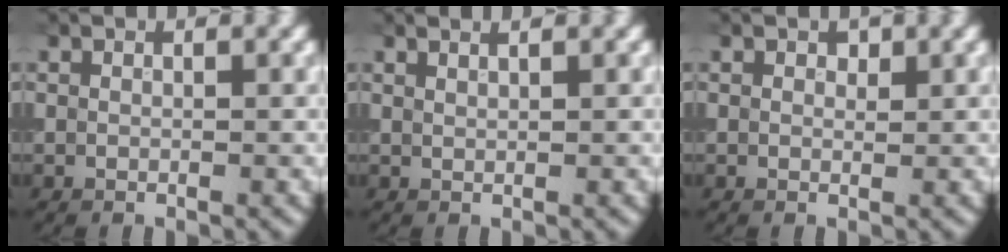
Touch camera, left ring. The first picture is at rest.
{"total": 1.2, "force": [0.9, 0.4, 0.7], "torque": [0.002, -0.002, 0.003]}
{"total": 0.6, "force": [0.4, 0.4, 0.2], "torque": [-0.001, -0.003, 0.005]}